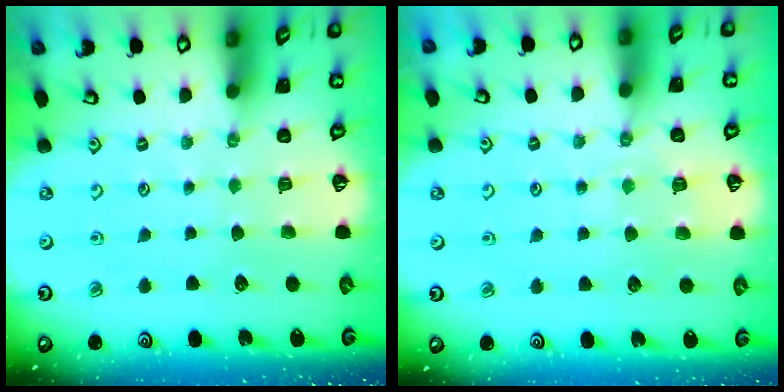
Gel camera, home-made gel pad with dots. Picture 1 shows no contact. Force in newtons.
{"total": 4.2, "press": 4.2, "slide": 0.6}